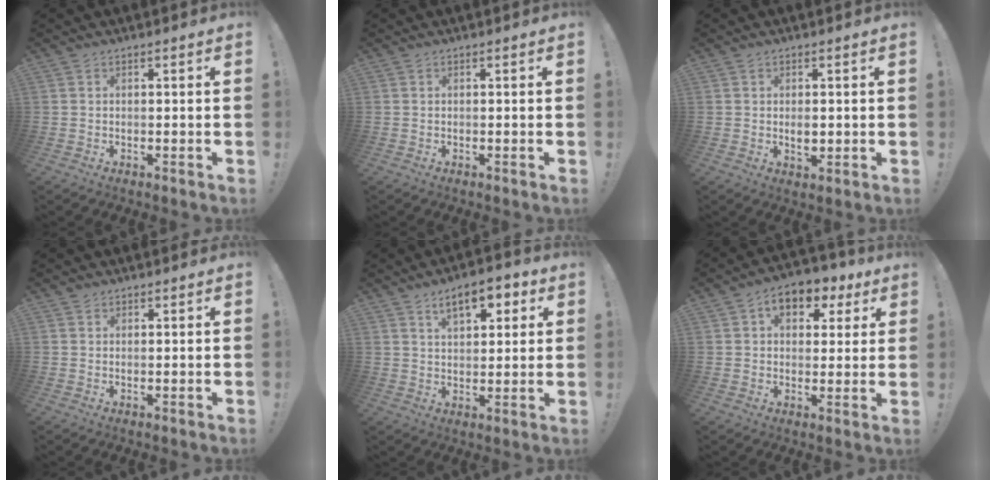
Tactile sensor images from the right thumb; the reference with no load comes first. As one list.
[{"total": 0.0}, {"total": 6.0, "force": [0.4, 4.8, 3.7], "torque": [-0.049, 0.002, 0.012]}, {"total": 0.9, "force": [0.7, 0.4, 0.0], "torque": [0.000, -0.001, 0.015]}, {"total": 9.8, "force": [5.0, 4.8, 6.9], "torque": [-0.093, -0.013, 0.086]}, {"total": 8.4, "force": [3.7, 5.5, 5.2], "torque": [-0.072, -0.010, 0.066]}]